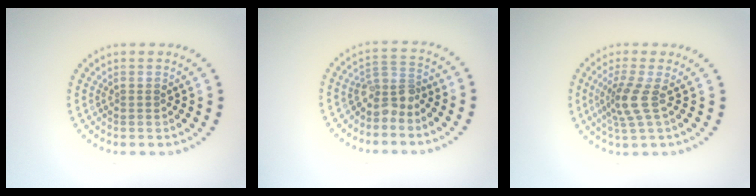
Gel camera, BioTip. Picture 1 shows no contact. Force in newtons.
{"total": 2.6, "press": 1.8, "slide": 1.8}
{"total": 2.8, "press": 2.0, "slide": 2.0}